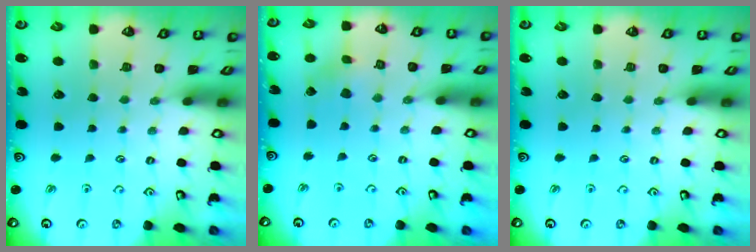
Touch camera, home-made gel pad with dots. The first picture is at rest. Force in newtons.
{"total": 2.1, "press": 2.1, "slide": 0.2}
{"total": 0.0}